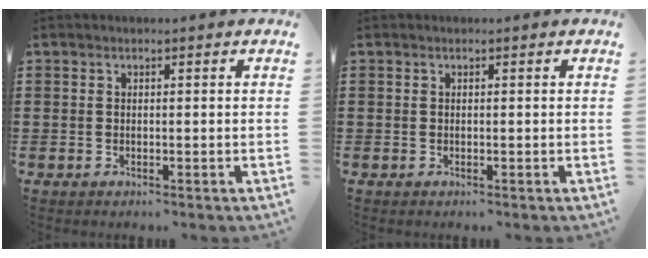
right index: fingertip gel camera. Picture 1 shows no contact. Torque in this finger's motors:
{"motor_torque": [-0.07, 0.02, 0.00, 0.00]}